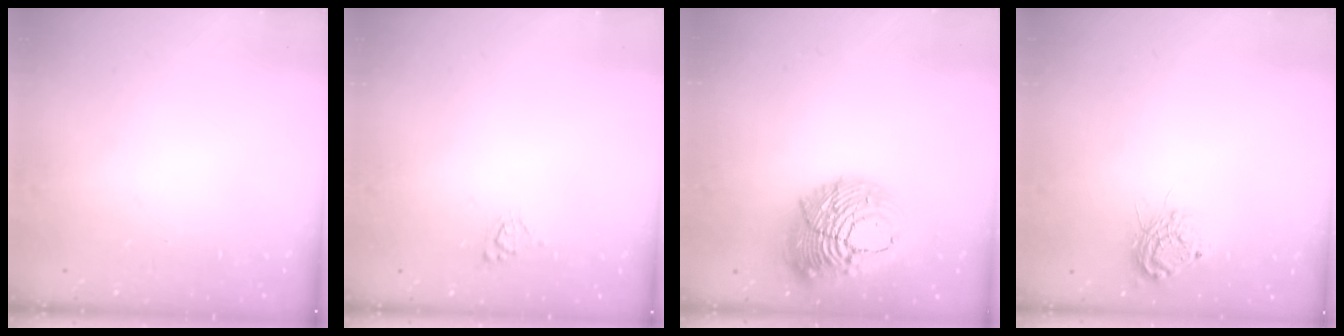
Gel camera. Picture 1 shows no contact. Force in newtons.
{"total": 4.2, "press": 4.2, "slide": 0.3}
{"total": 19.1, "press": 19.0, "slide": 2.1}
{"total": 9.8, "press": 9.8, "slide": 0.8}